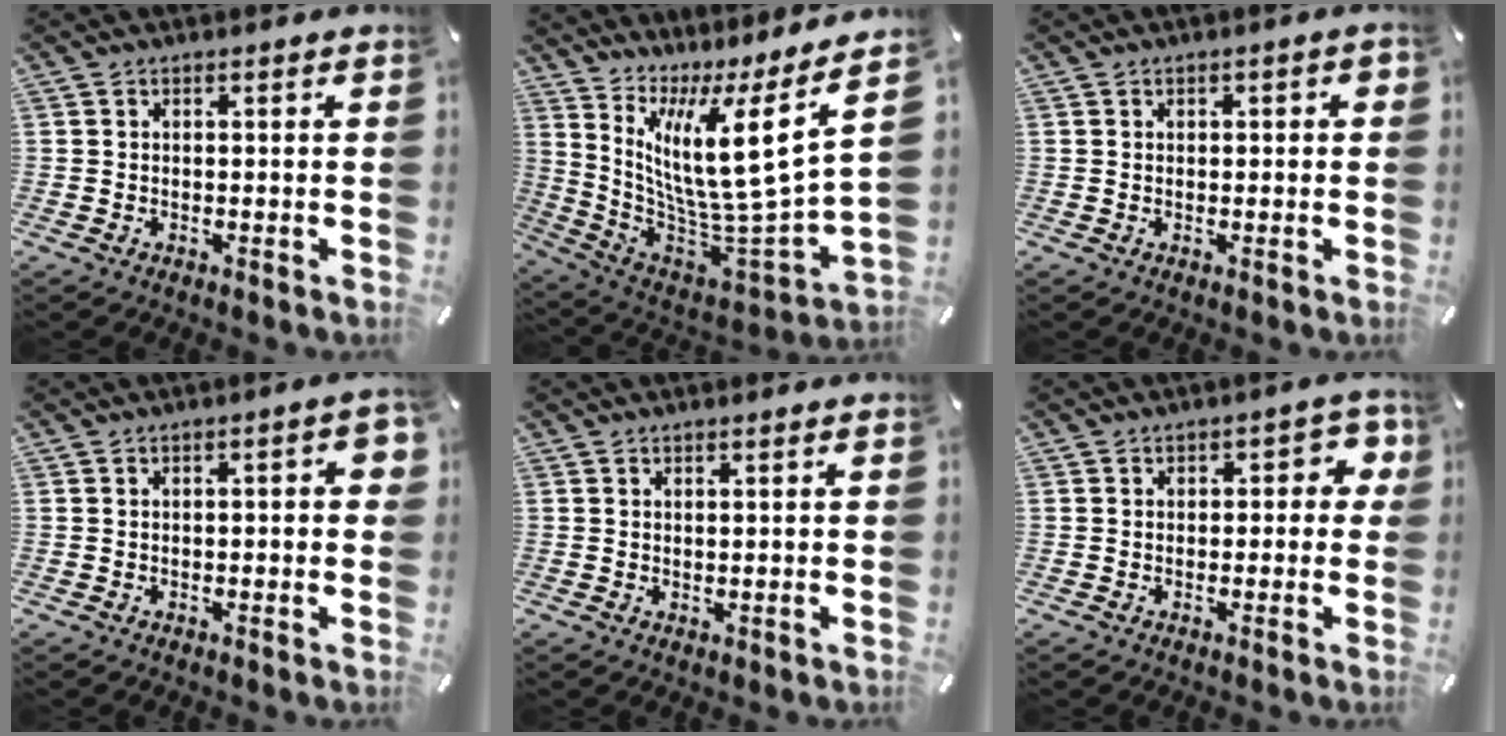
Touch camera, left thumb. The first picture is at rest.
{"total": 18.1, "force": [7.2, 3.1, 16.3], "torque": [-0.313, -0.087, 0.107]}
{"total": 0.9, "force": [-0.1, 0.7, 0.5], "torque": [-0.009, 0.005, -0.004]}
{"total": 3.5, "force": [0.0, 1.4, 3.3], "torque": [-0.050, 0.006, -0.001]}
{"total": 1.2, "force": [0.4, -0.1, 1.2], "torque": [-0.022, -0.003, 0.007]}
{"total": 4.4, "force": [0.6, 2.9, 3.2], "torque": [-0.032, 0.000, 0.002]}